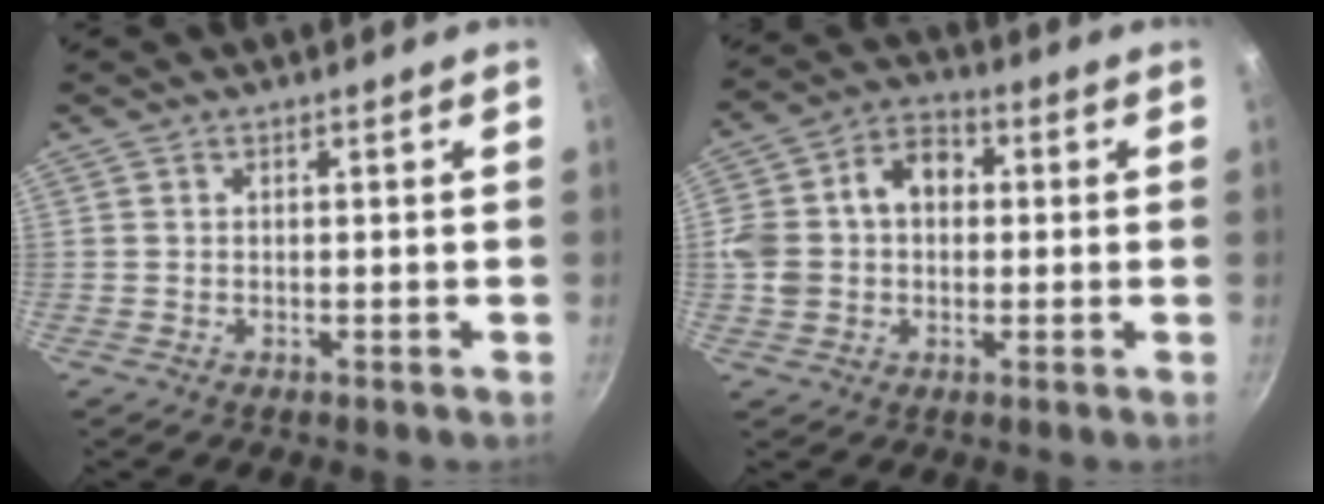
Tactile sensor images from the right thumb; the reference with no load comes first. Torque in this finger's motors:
{"motor_torque": [0.79, 1.92, 0.98, -0.19, 0.08]}